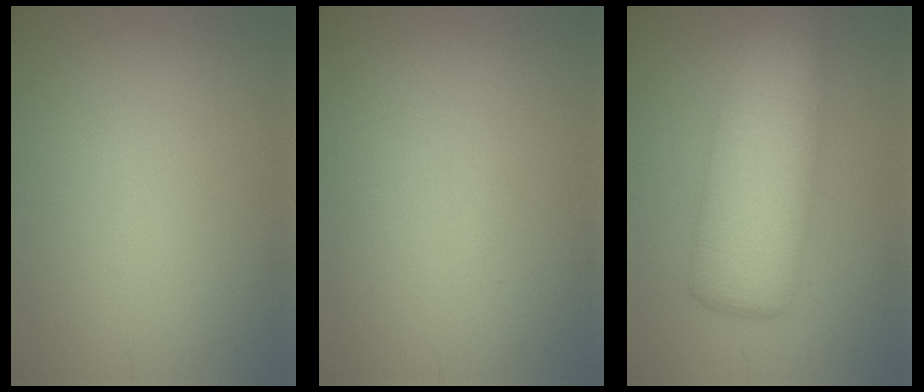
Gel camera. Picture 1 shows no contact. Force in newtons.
{"total": 0.0}
{"total": 8.3, "press": 8.3, "slide": 0.2}